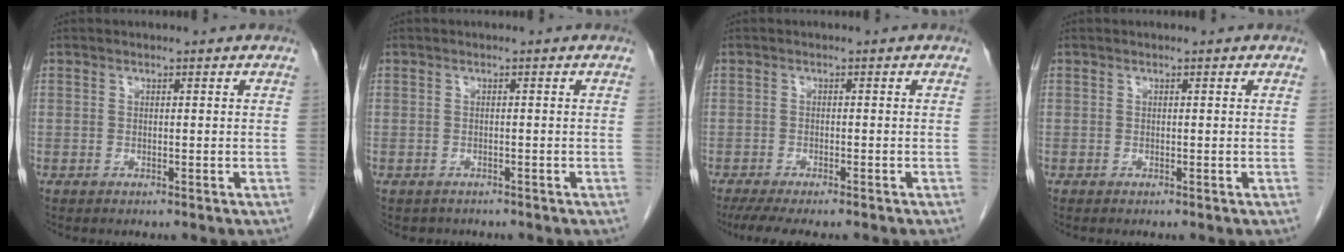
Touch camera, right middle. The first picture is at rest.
{"total": 1.6, "force": [-1.4, 0.9, 0.0], "torque": [-0.008, 0.000, -0.022]}
{"total": 8.4, "force": [-6.9, 1.6, 4.4], "torque": [-0.060, -0.009, -0.104]}
{"total": 0.0}